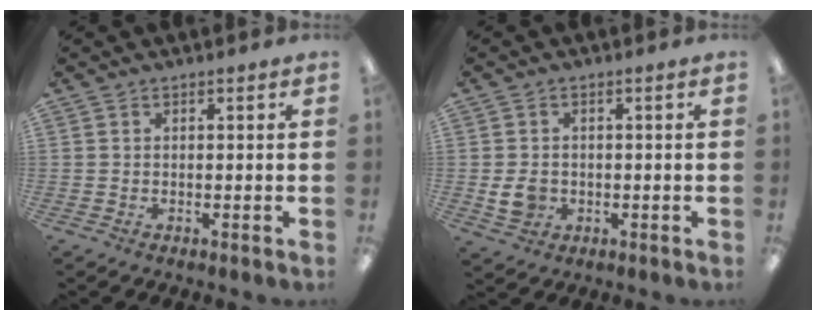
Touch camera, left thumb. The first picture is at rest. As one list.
[{"total": 4.4, "force": [-0.6, 3.6, 2.4], "torque": [-0.030, -0.002, -0.012]}]